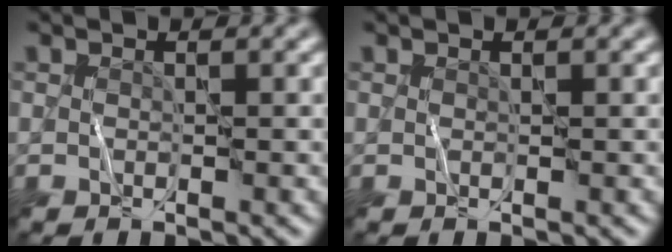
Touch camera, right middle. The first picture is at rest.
{"total": 0.0}